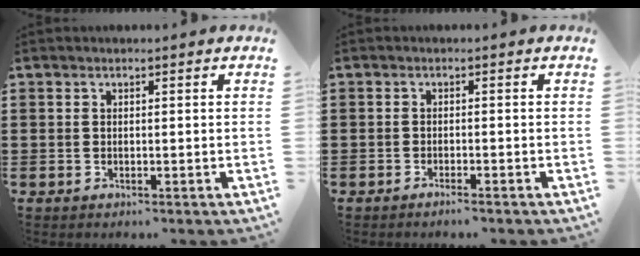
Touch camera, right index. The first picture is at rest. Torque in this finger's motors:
{"motor_torque": [0.06, 0.67, -0.72, -0.08]}